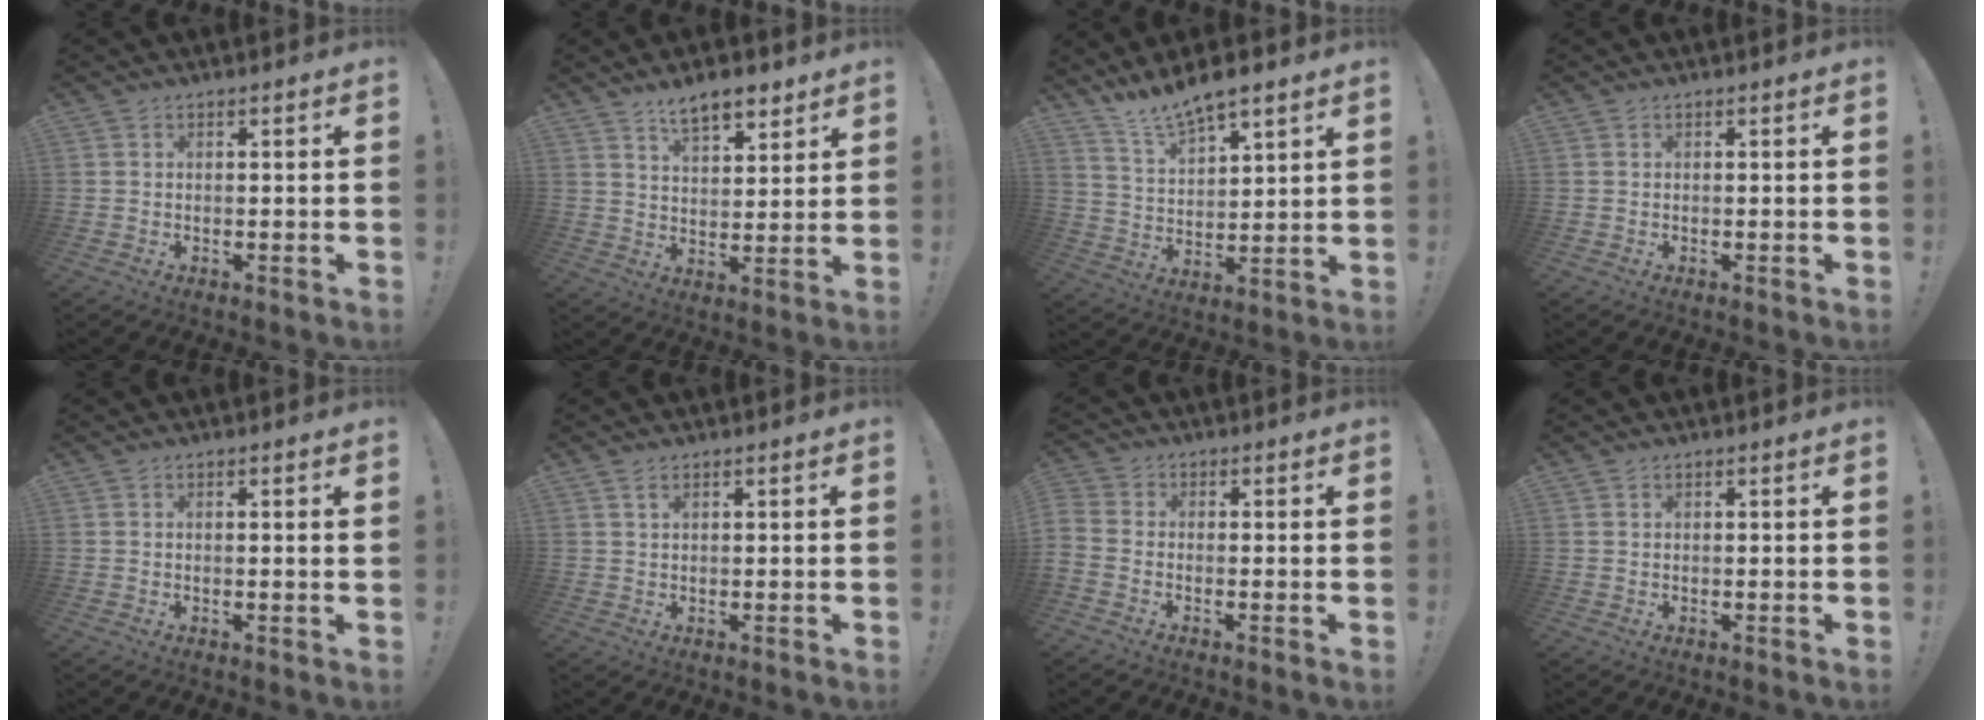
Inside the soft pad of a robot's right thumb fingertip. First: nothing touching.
{"total": 8.6, "force": [6.5, 3.4, 4.5], "torque": [-0.070, -0.034, 0.117]}
{"total": 9.5, "force": [8.8, 1.7, 3.2], "torque": [-0.074, -0.064, 0.161]}
{"total": 0.0}
{"total": 1.1, "force": [0.6, -0.2, 0.9], "torque": [-0.010, -0.003, 0.007]}
{"total": 1.7, "force": [1.0, 0.8, 1.1], "torque": [-0.024, 0.001, 0.019]}
{"total": 2.4, "force": [-0.9, 1.5, 1.6], "torque": [-0.048, 0.003, -0.012]}
{"total": 0.6, "force": [0.5, 0.2, 0.1], "torque": [-0.003, 0.000, 0.010]}